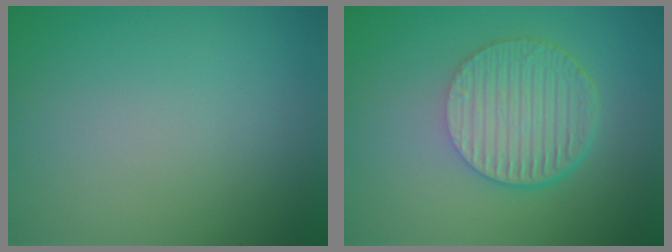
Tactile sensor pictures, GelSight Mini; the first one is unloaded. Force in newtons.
{"total": 6.1, "press": 4.1, "slide": 4.5}